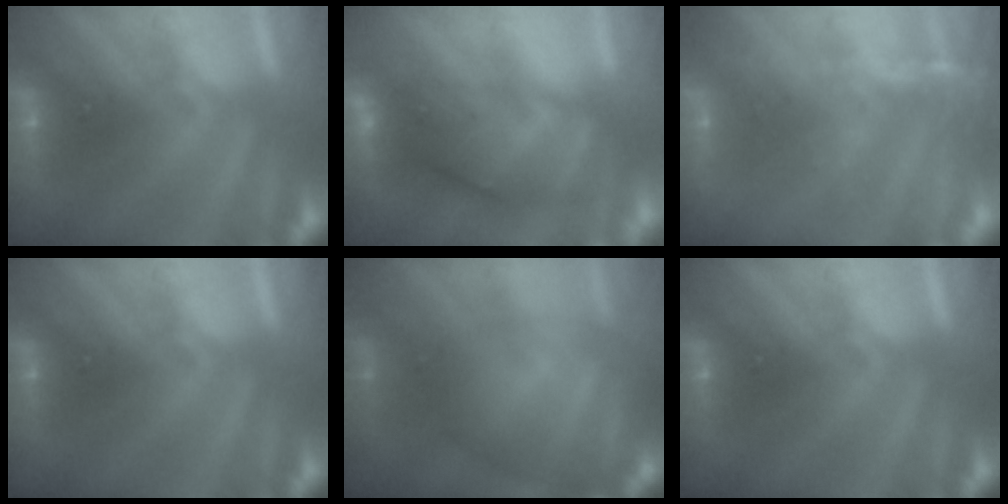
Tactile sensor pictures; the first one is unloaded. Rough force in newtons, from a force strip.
{"total": 5.5}
{"total": 10.8}
{"total": 0.0}
{"total": 8.1}
{"total": 0.0}